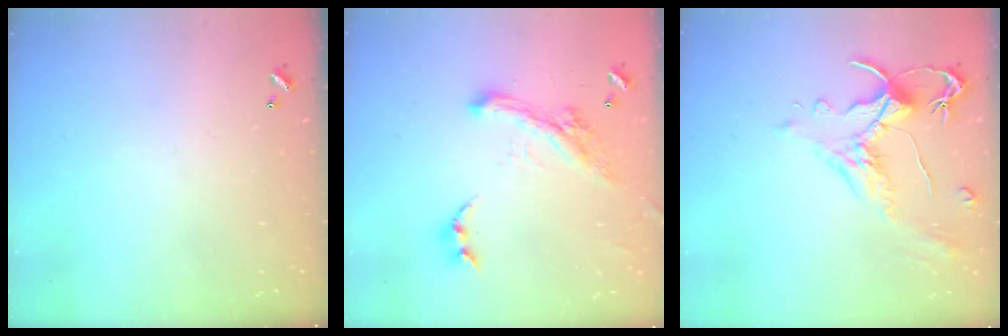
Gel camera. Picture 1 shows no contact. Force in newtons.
{"total": 3.2, "press": 2.9, "slide": 1.2}
{"total": 1.6, "press": 1.1, "slide": 1.2}